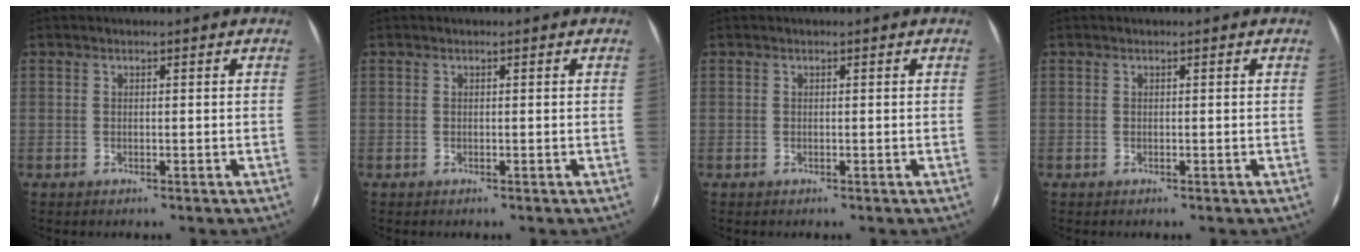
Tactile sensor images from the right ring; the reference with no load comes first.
{"total": 0.0}
{"total": 0.0}
{"total": 0.0}